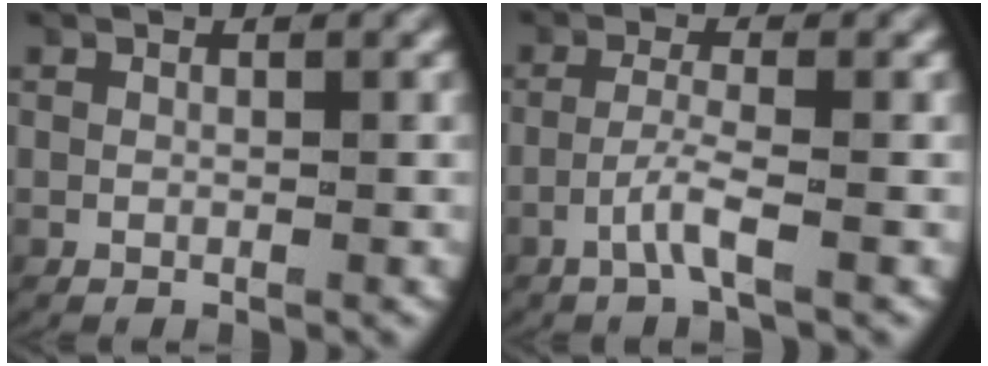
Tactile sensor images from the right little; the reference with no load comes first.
{"total": 2.5, "force": [-1.3, 0.0, 2.1], "torque": [-0.048, -0.006, -0.022]}